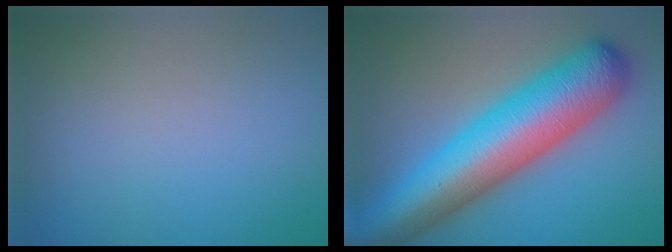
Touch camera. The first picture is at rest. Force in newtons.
{"total": 12.2, "press": 12.2, "slide": 0.4}